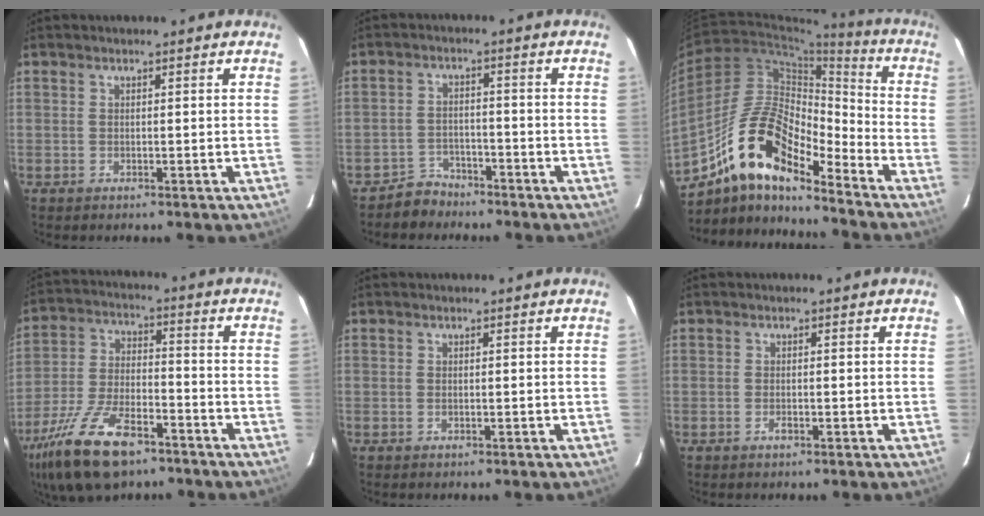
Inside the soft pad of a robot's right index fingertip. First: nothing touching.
{"total": 4.4, "force": [-3.7, 2.4, -0.2], "torque": [-0.009, 0.016, -0.066]}
{"total": 16.9, "force": [-12.0, 5.5, 10.6], "torque": [-0.189, 0.009, -0.231]}
{"total": 18.0, "force": [-11.9, 7.3, 11.4], "torque": [-0.247, -0.028, -0.216]}
{"total": 0.0}
{"total": 1.1, "force": [-0.7, 0.5, 0.8], "torque": [-0.014, 0.000, -0.012]}